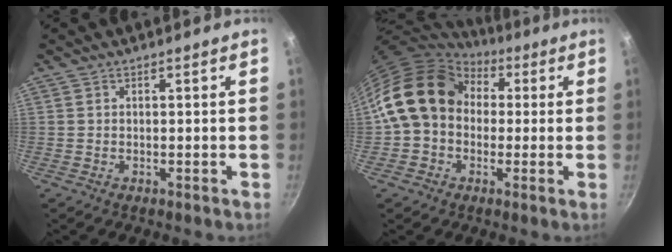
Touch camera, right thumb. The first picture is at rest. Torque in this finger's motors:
{"motor_torque": [1.40, 3.42, 0.95, -0.90, 0.39]}